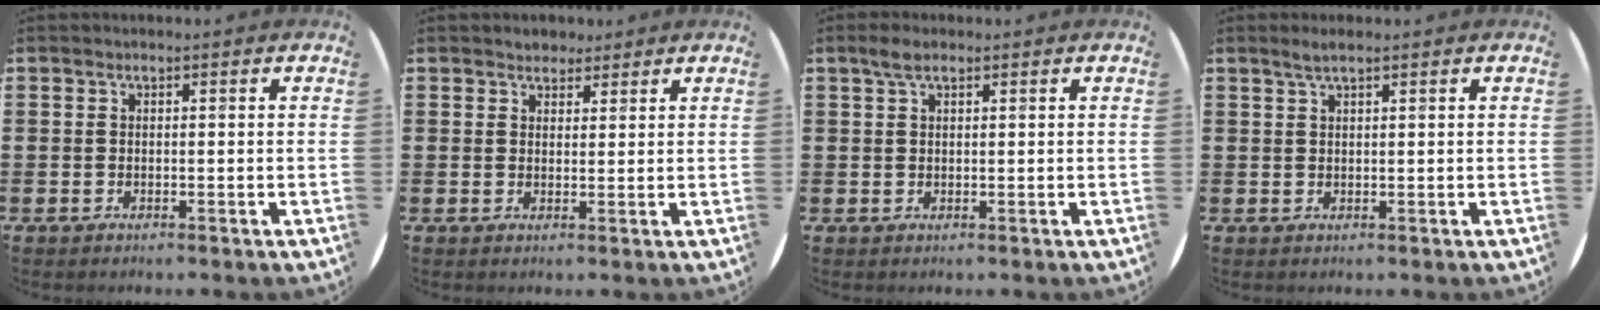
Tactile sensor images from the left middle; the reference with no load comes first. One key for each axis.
{"total": 2.0, "fx": 1.9, "fy": 0.8, "fz": 0.0, "tx": 0.005, "ty": 0.001, "tz": 0.035}
{"total": 2.1, "fx": 1.4, "fy": 1.0, "fz": 1.2, "tx": -0.019, "ty": 0.002, "tz": 0.023}
{"total": 1.6, "fx": 1.2, "fy": 0.0, "fz": 1.1, "tx": -0.021, "ty": 0.003, "tz": 0.022}